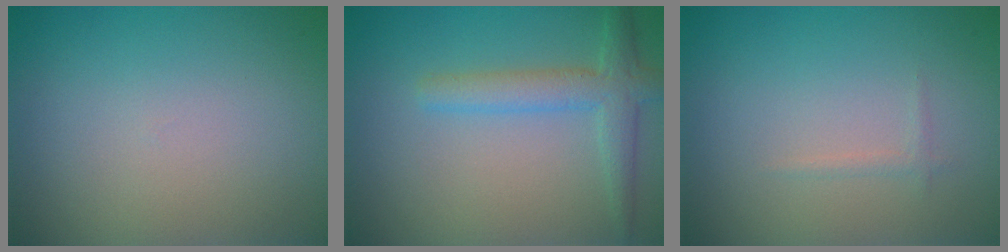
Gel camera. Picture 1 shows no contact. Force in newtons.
{"total": 4.0, "press": 3.9, "slide": 0.3}
{"total": 0.5, "press": 0.5, "slide": 0.1}